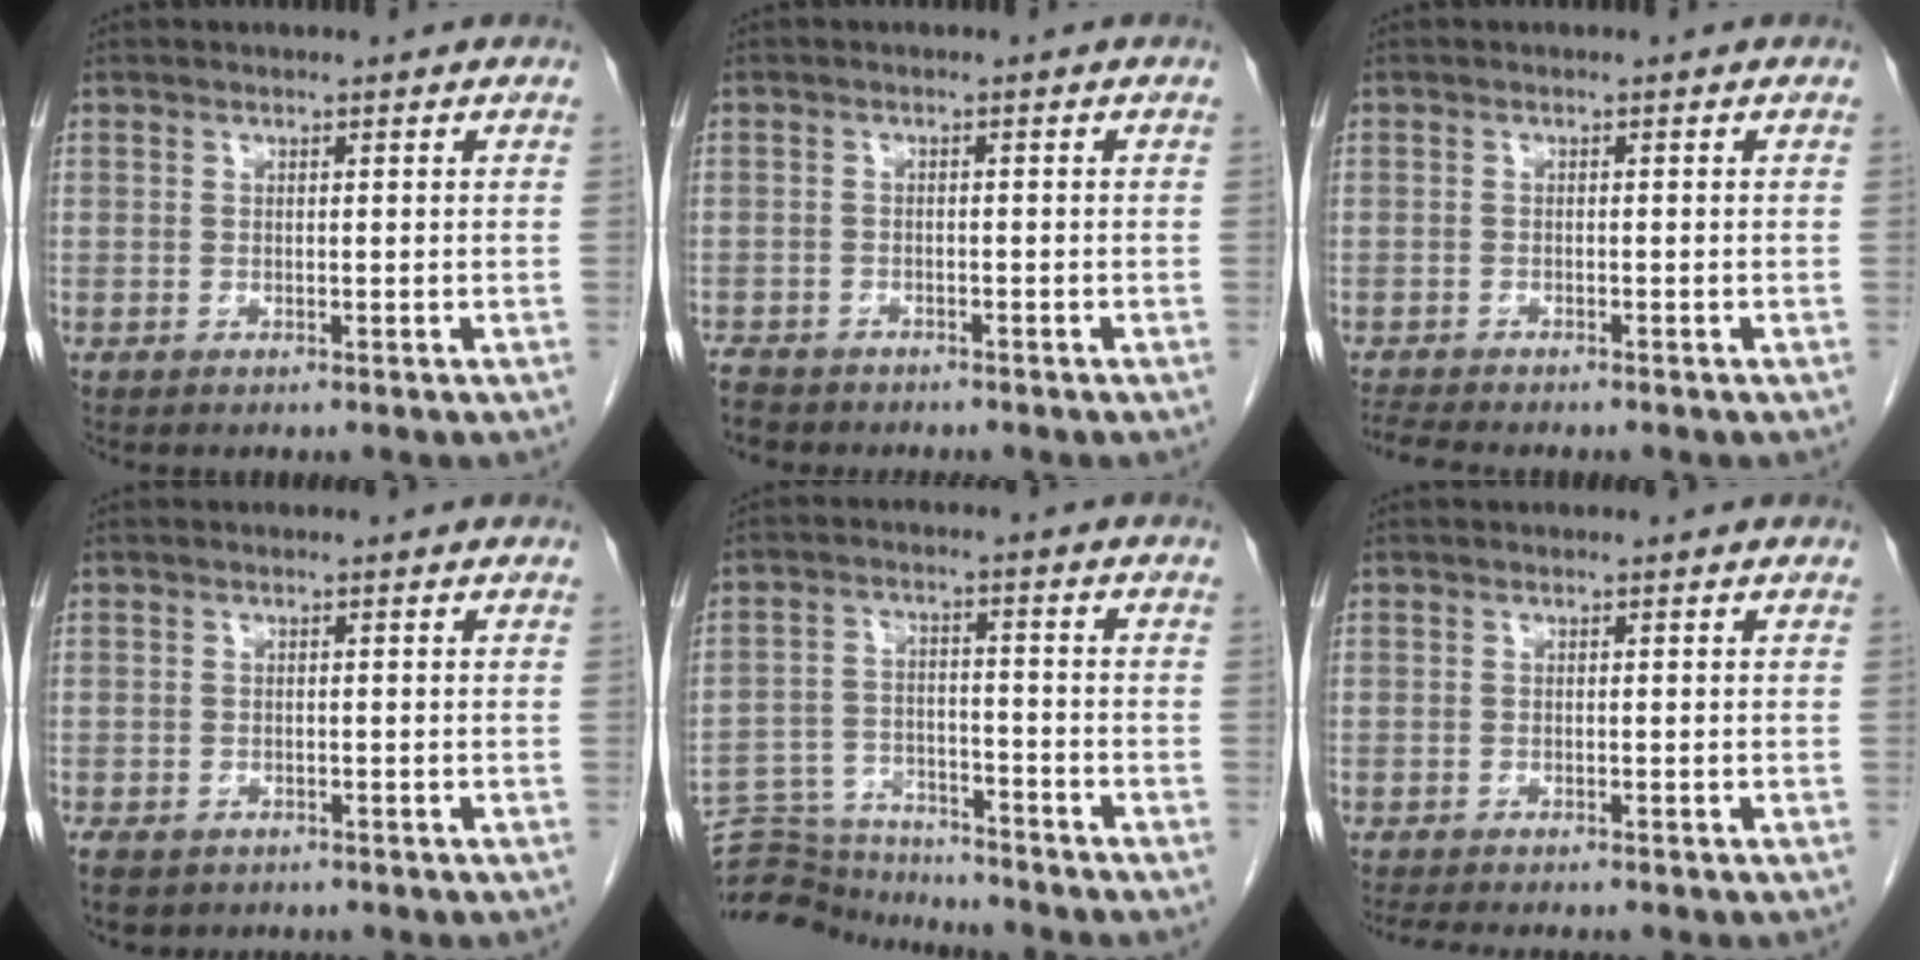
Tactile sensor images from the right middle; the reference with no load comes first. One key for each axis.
{"total": 4.8, "fx": -4.2, "fy": 1.9, "fz": 1.4, "tx": -0.024, "ty": -0.008, "tz": -0.065}
{"total": 3.8, "fx": -3.6, "fy": 0.1, "fz": 1.4, "tx": -0.031, "ty": -0.014, "tz": -0.059}
{"total": 5.4, "fx": -3.7, "fy": 3.3, "fz": 2.1, "tx": -0.037, "ty": -0.006, "tz": -0.051}
{"total": 11.3, "fx": -11.2, "fy": 1.6, "fz": 0.7, "tx": -0.011, "ty": 0.024, "tz": -0.182}
{"total": 4.9, "fx": -4.3, "fy": 0.6, "fz": 2.2, "tx": -0.034, "ty": -0.013, "tz": -0.065}